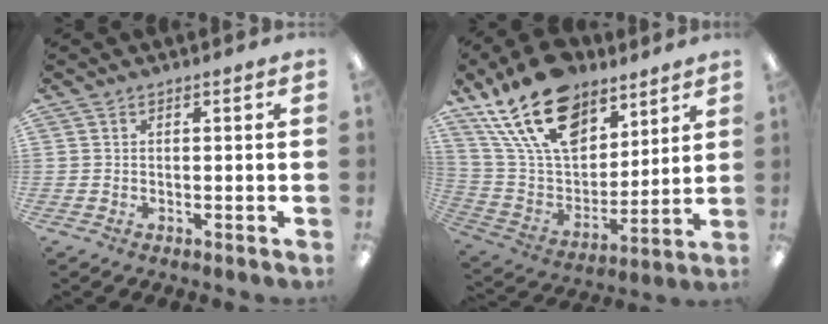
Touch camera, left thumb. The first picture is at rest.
{"total": 22.7, "force": [14.4, 12.5, 12.4], "torque": [-0.238, -0.069, 0.263]}